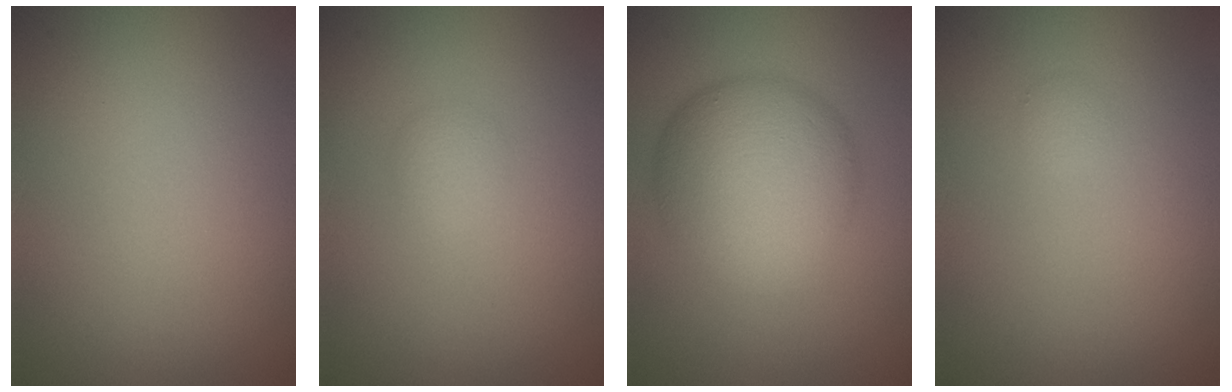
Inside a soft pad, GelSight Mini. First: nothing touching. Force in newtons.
{"total": 1.3, "press": 1.3, "slide": 0.1}
{"total": 8.9, "press": 8.9, "slide": 0.3}
{"total": 0.6, "press": 0.6, "slide": 0.1}